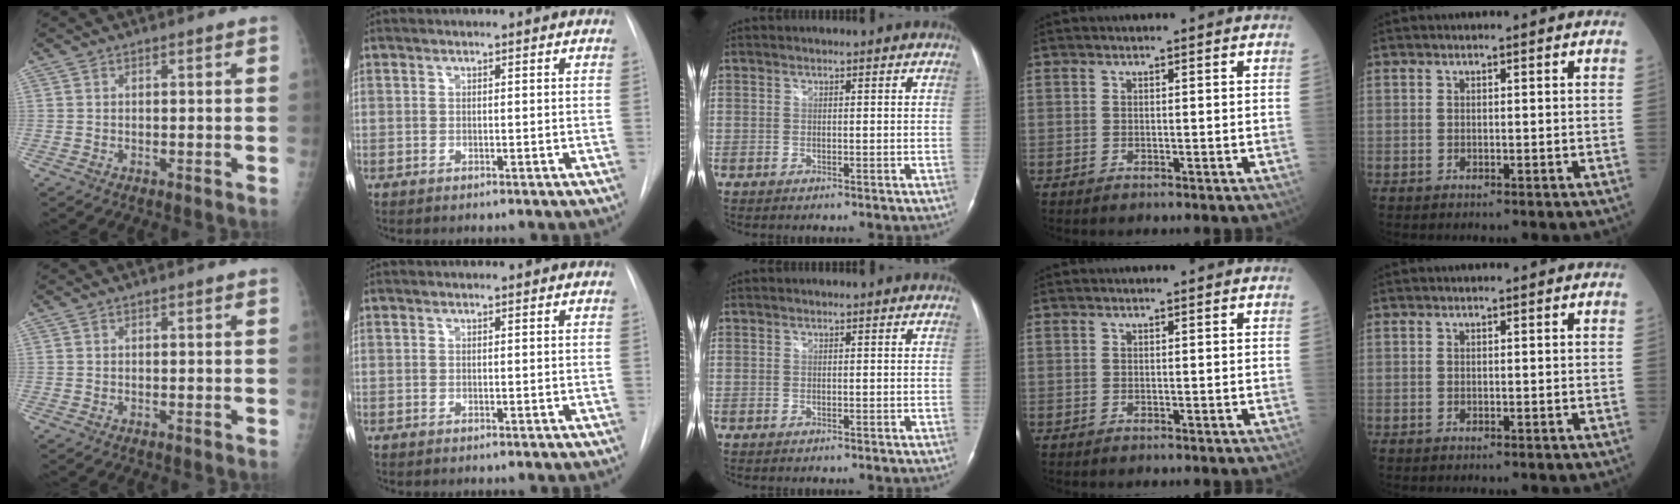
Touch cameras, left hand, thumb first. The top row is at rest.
{}